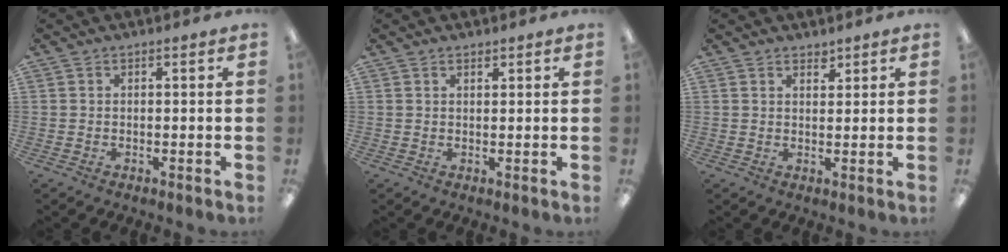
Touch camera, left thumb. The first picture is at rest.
{"total": 1.1, "force": [1.0, 0.4, 0.3], "torque": [-0.006, -0.001, 0.019]}
{"total": 2.0, "force": [1.8, 0.8, 0.4], "torque": [0.008, -0.013, 0.031]}